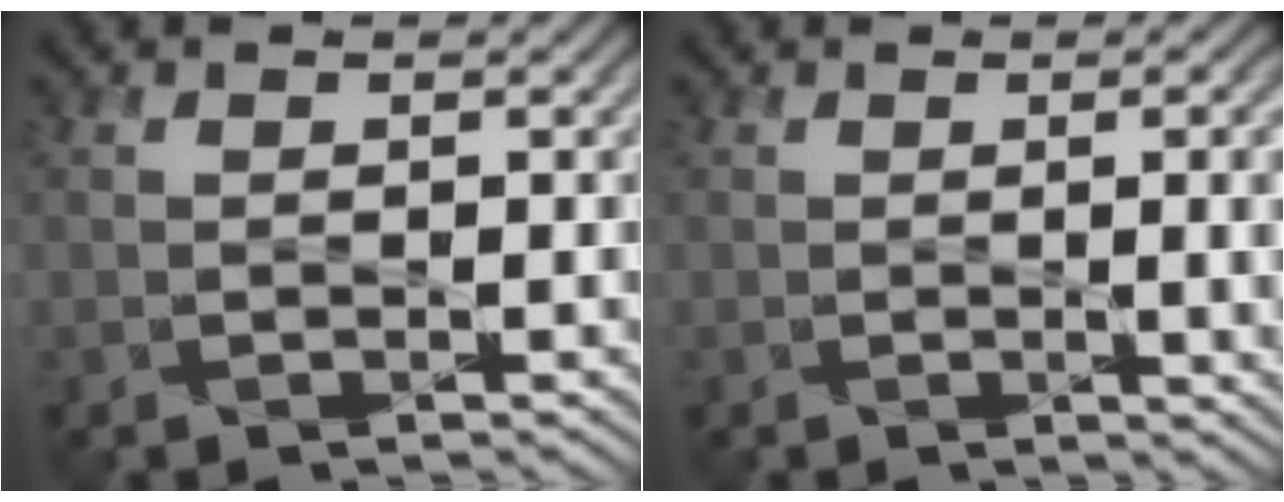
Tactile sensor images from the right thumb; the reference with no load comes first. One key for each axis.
{"total": 7.5, "fx": -0.6, "fy": 2.7, "fz": 7.0, "tx": -0.061, "ty": 0.003, "tz": -0.002}